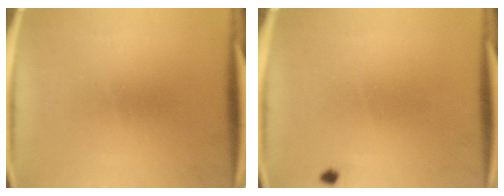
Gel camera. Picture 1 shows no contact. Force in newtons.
{"total": 0.7}